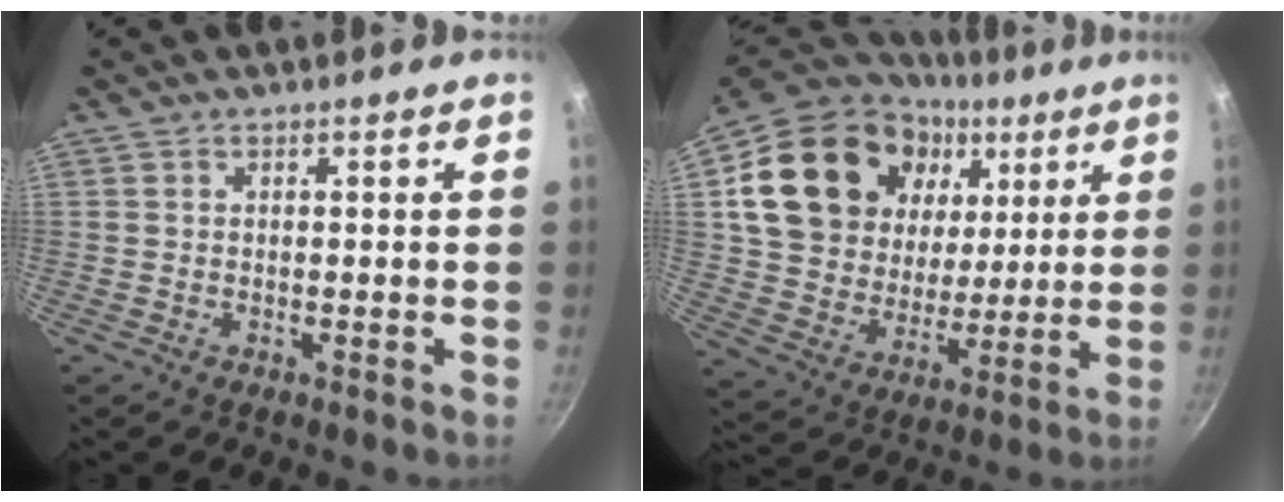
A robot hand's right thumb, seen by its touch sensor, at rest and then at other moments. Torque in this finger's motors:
{"motor_torque": [0.41, 3.43, 0.85, 0.17, 0.19]}